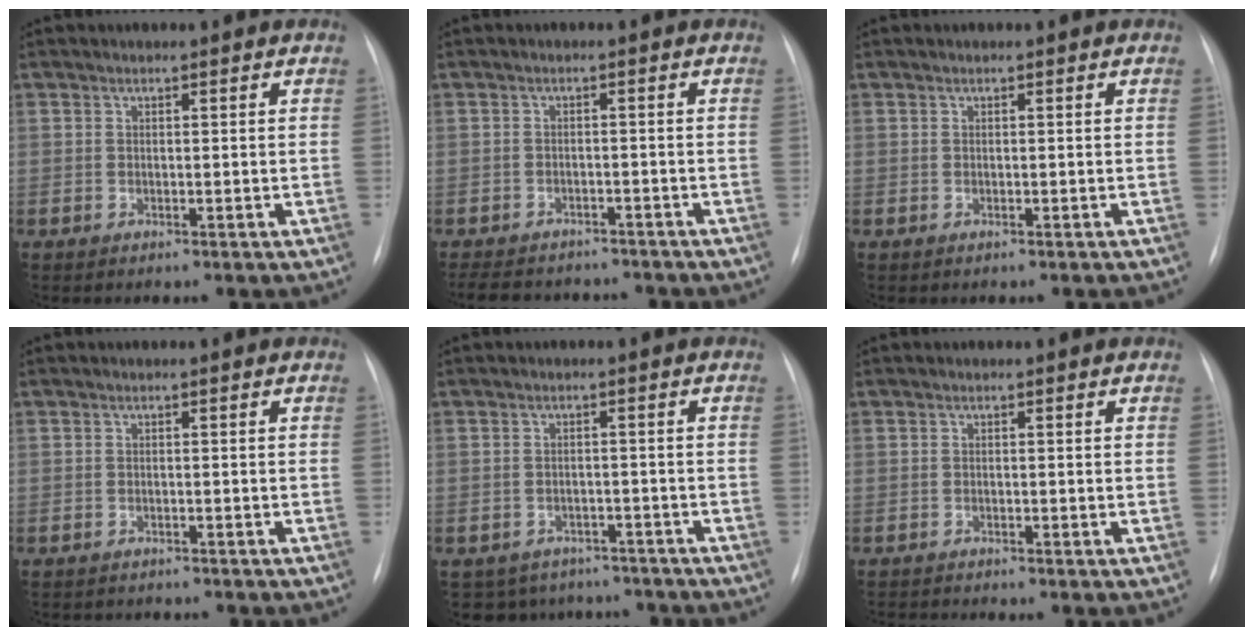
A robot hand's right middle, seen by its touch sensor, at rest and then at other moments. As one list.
[{"total": 11.8, "force": [-10.4, 4.2, 3.5], "torque": [-0.070, 0.007, -0.131]}, {"total": 0.0}, {"total": 4.2, "force": [-4.0, 1.3, 0.8], "torque": [-0.006, -0.003, -0.050]}, {"total": 9.4, "force": [-8.2, 4.6, 0.5], "torque": [-0.006, 0.020, -0.094]}, {"total": 2.1, "force": [-1.9, -0.9, 0.0], "torque": [-0.001, -0.010, -0.035]}]